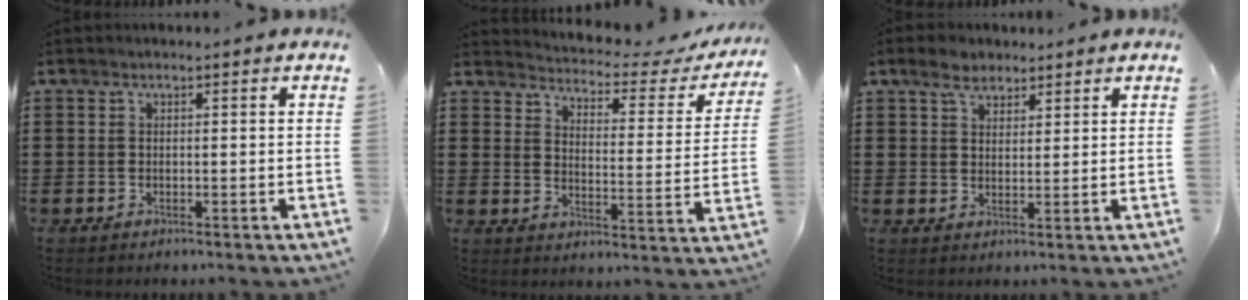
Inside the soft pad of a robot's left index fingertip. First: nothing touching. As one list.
[{"total": 2.9, "force": [2.8, 0.4, 0.8], "torque": [-0.030, -0.028, 0.037]}, {"total": 4.0, "force": [2.9, 2.3, 1.6], "torque": [-0.034, 0.008, 0.052]}]